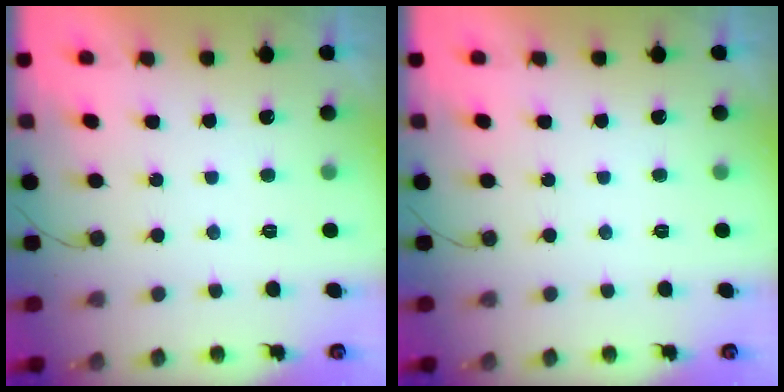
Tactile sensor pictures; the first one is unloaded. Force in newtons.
{"total": 0.0}